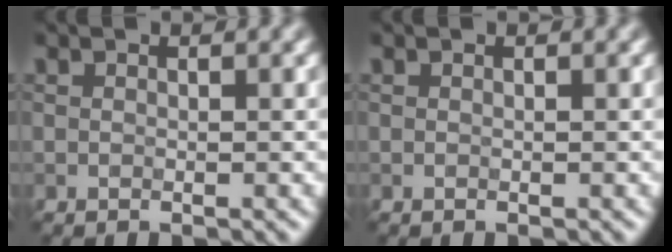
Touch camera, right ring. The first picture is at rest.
{"total": 0.0}